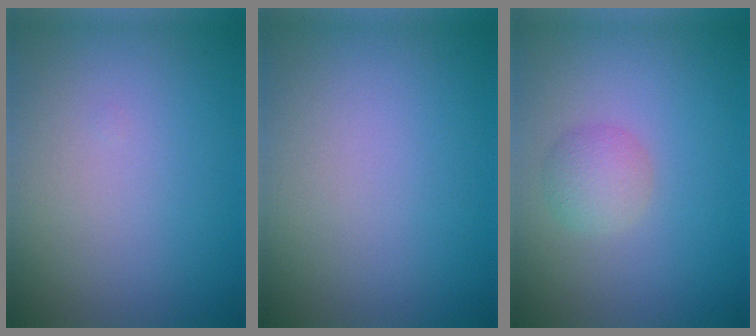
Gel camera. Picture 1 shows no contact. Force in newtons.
{"total": 0.0}
{"total": 2.1, "press": 2.1, "slide": 0.0}